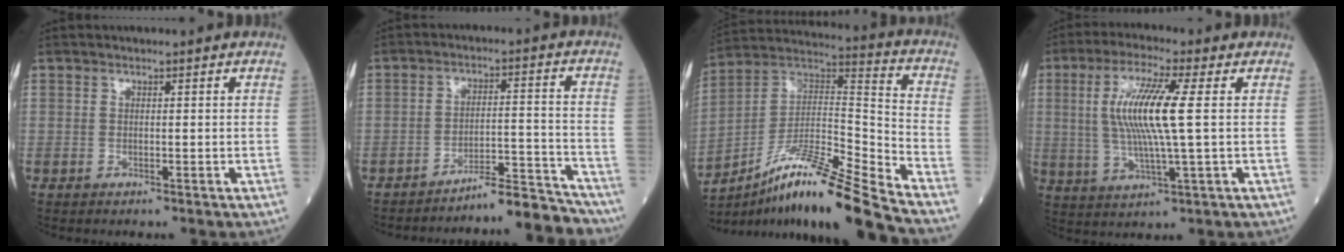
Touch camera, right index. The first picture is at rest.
{"total": 8.5, "force": [-8.5, 0.3, 1.0], "torque": [0.006, 0.040, -0.135]}
{"total": 19.3, "force": [-15.1, -0.8, 12.1], "torque": [-0.221, 0.006, -0.271]}
{"total": 10.9, "force": [1.5, 0.4, 10.8], "torque": [-0.224, 0.001, 0.028]}